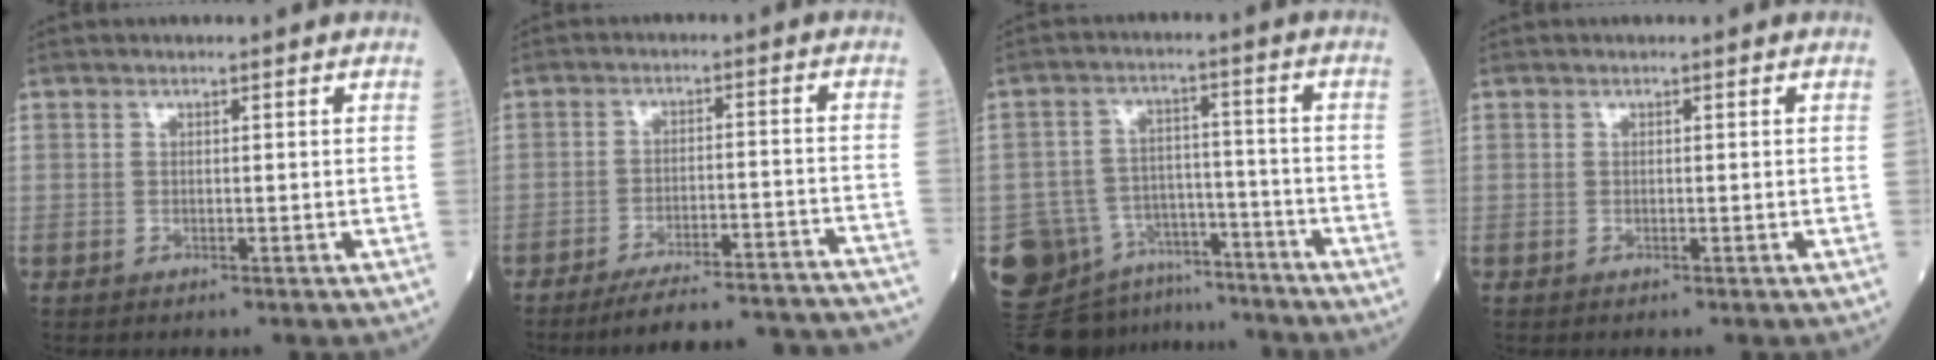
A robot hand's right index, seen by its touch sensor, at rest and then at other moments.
{"total": 20.5, "force": [-19.4, 0.9, 6.4], "torque": [-0.054, -0.003, -0.250]}
{"total": 12.4, "force": [-10.3, 6.7, 1.8], "torque": [-0.041, 0.052, -0.154]}
{"total": 0.0}